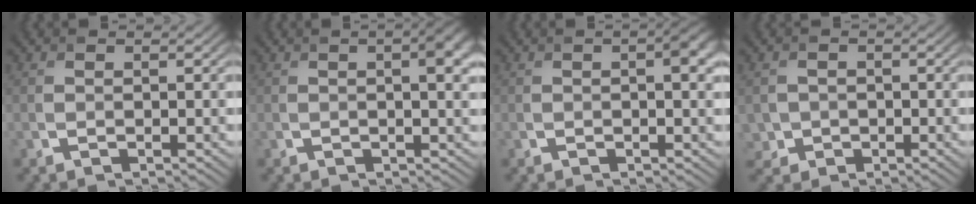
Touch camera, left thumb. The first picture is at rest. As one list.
[{"total": 4.0, "force": [0.6, 1.4, 3.7], "torque": [-0.048, 0.005, 0.011]}, {"total": 3.2, "force": [0.4, 1.4, 2.9], "torque": [-0.041, 0.006, 0.004]}, {"total": 2.7, "force": [-0.9, 2.5, 0.5], "torque": [-0.016, -0.005, -0.020]}]